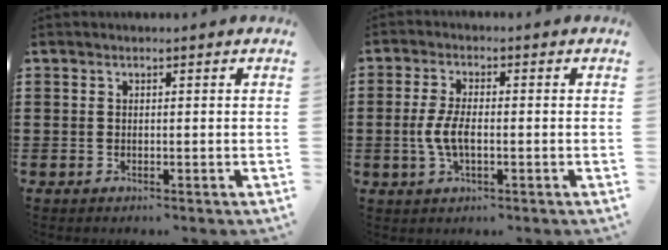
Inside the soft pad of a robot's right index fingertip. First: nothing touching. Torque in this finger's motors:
{"motor_torque": [1.67, -0.26, 0.66, 0.15]}